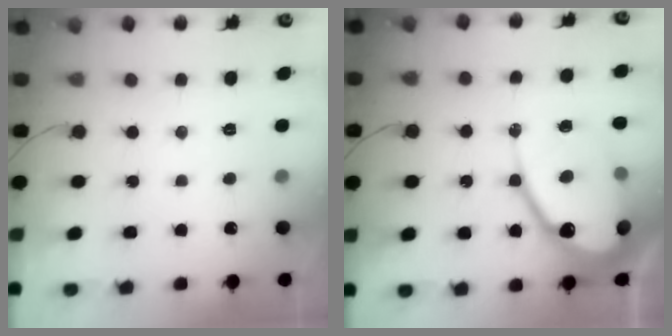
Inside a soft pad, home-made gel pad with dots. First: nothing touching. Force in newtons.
{"total": 20.1, "press": 20.0, "slide": 1.8}